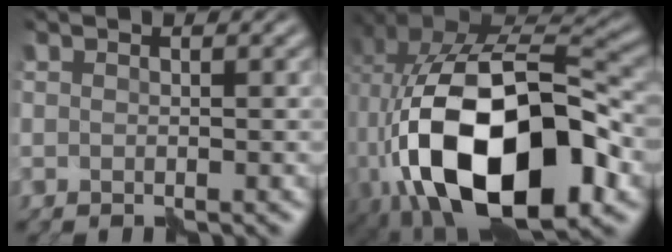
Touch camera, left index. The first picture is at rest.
{"total": 17.0, "force": [-4.4, 9.2, 13.6], "torque": [-0.246, -0.007, -0.071]}